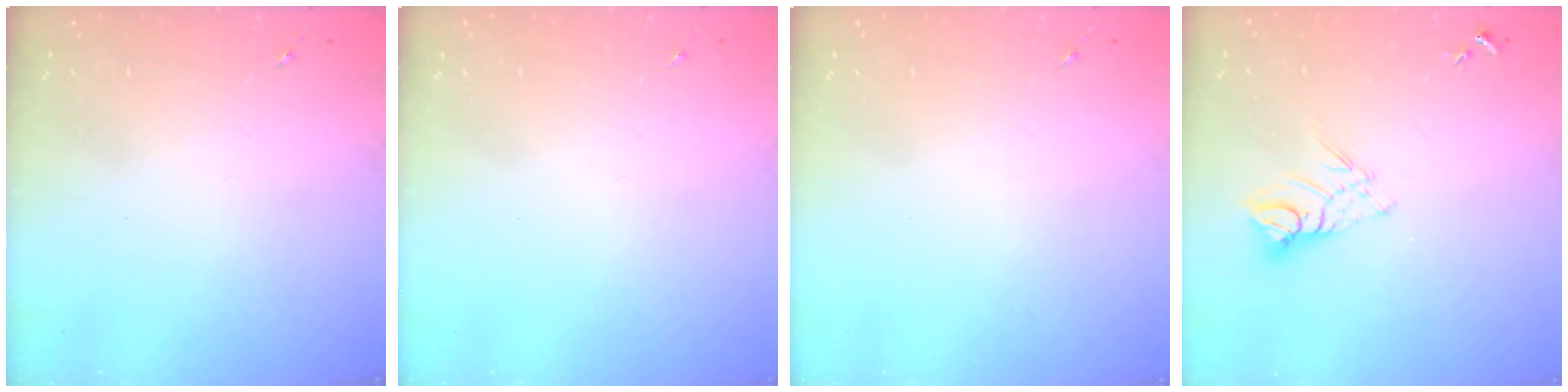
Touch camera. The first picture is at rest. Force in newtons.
{"total": 0.0}
{"total": 0.0}
{"total": 7.9, "press": 7.9, "slide": 0.5}